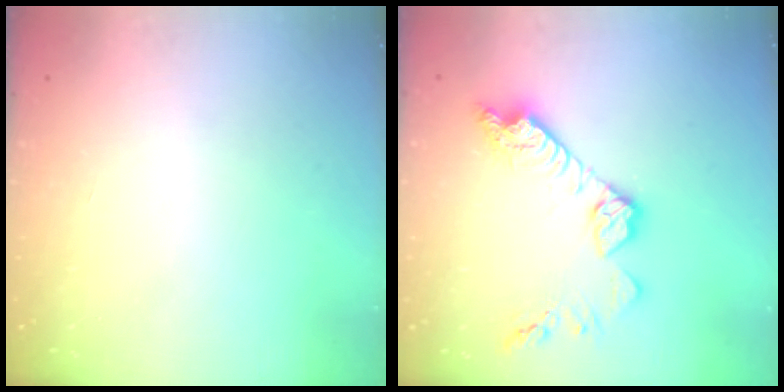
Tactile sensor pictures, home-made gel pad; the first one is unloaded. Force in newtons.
{"total": 15.1, "press": 15.1, "slide": 0.8}